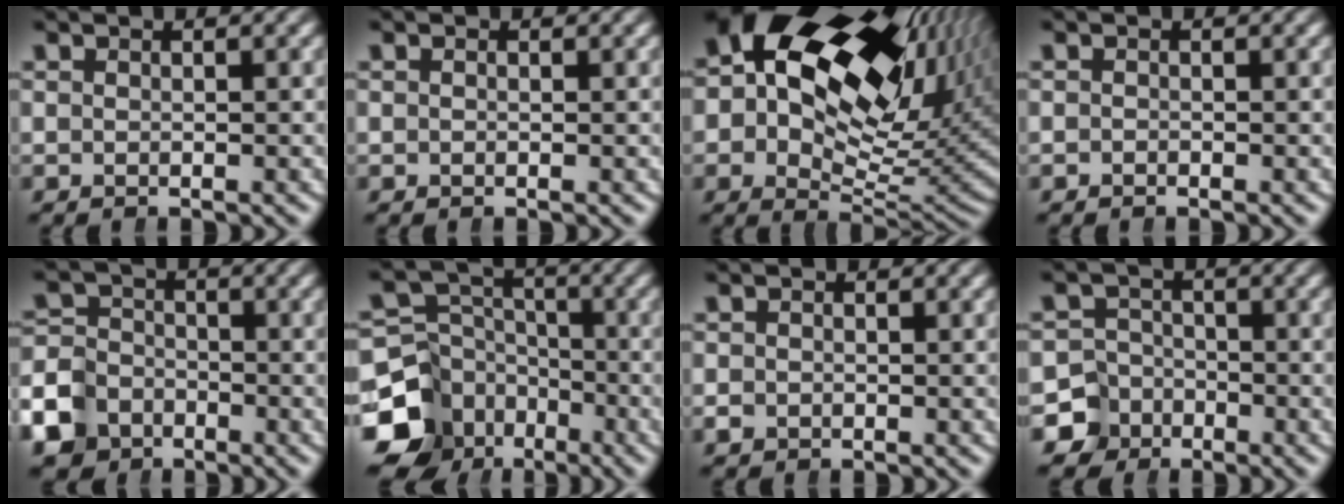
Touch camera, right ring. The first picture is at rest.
{"total": 0.0}
{"total": 23.6, "force": [4.0, 14.9, 17.8], "torque": [-0.256, 0.005, 0.055]}
{"total": 0.5, "force": [-0.5, 0.0, -0.1], "torque": [0.007, -0.004, -0.007]}
{"total": 8.8, "force": [-3.9, 7.3, 2.9], "torque": [-0.054, -0.040, -0.055]}
{"total": 12.1, "force": [-4.8, 9.7, 5.4], "torque": [-0.075, -0.044, -0.073]}
{"total": 1.0, "force": [-0.5, 0.8, 0.3], "torque": [-0.004, -0.007, -0.003]}
{"total": 8.4, "force": [-4.5, 6.8, 1.9], "torque": [-0.027, -0.038, -0.071]}